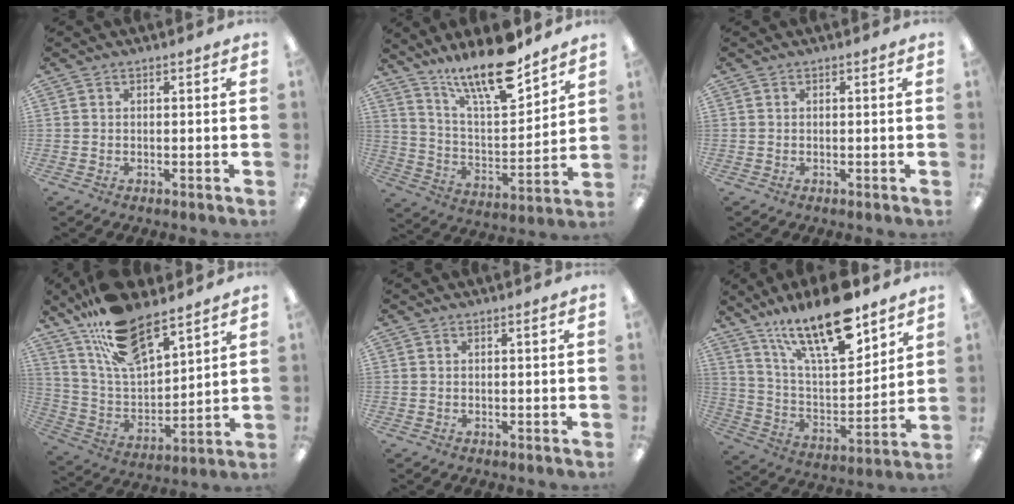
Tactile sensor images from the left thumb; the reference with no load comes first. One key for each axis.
{"total": 17.3, "fx": 13.9, "fy": 4.0, "fz": 9.6, "tx": -0.176, "ty": -0.087, "tz": 0.234}
{"total": 0.0}
{"total": 17.5, "fx": 13.6, "fy": 6.2, "fz": 9.1, "tx": -0.185, "ty": -0.070, "tz": 0.242}
{"total": 0.0}
{"total": 21.4, "fx": 14.5, "fy": 7.5, "fz": 13.8, "tx": -0.233, "ty": -0.084, "tz": 0.248}